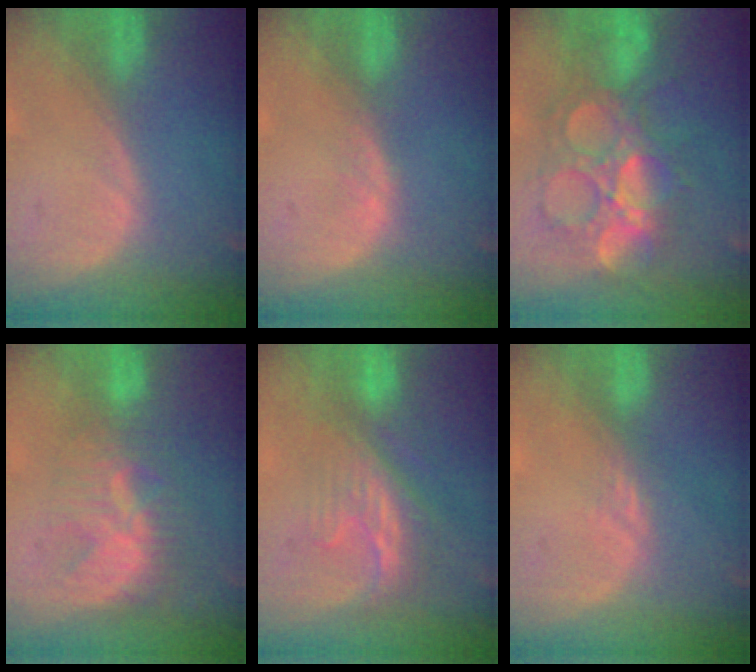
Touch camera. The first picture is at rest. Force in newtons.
{"total": 0.8, "press": 0.7, "slide": 0.2}
{"total": 10.0, "press": 10.0, "slide": 0.7}
{"total": 8.9, "press": 7.7, "slide": 4.6}
{"total": 8.4, "press": 7.2, "slide": 4.2}
{"total": 1.5, "press": 1.3, "slide": 0.8}